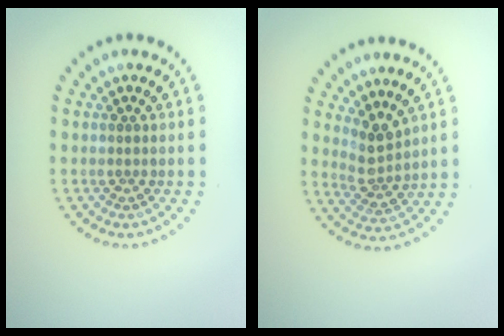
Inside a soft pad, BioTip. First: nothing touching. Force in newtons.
{"total": 2.6, "press": 2.0, "slide": 1.7}